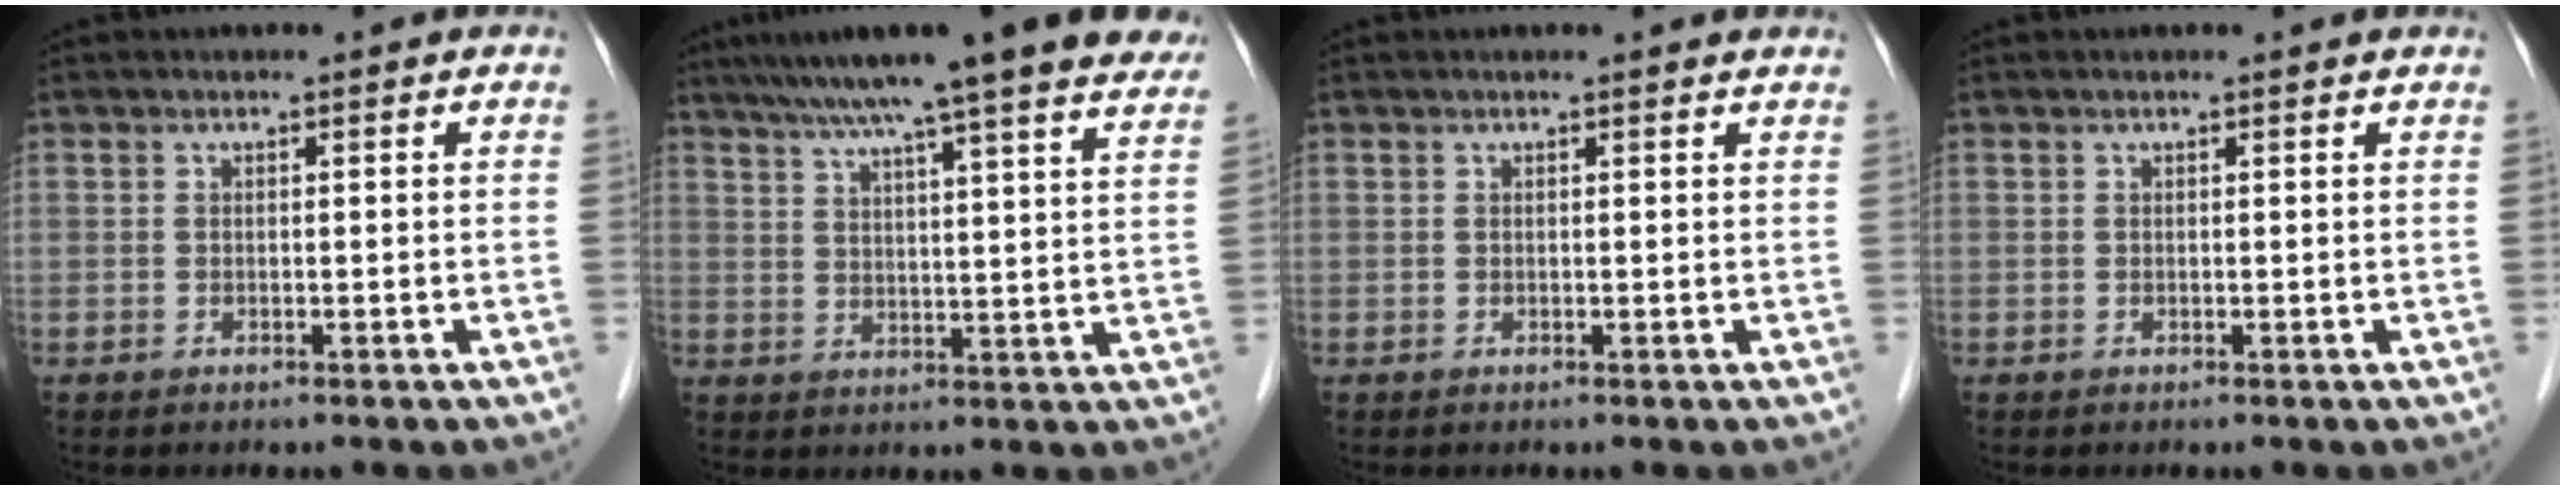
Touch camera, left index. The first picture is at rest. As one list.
[{"total": 21.2, "force": [17.2, 1.2, 12.3], "torque": [-0.189, 0.020, 0.223]}, {"total": 2.2, "force": [2.0, 0.2, 0.8], "torque": [-0.013, 0.004, 0.013]}, {"total": 0.8, "force": [0.7, 0.0, 0.3], "torque": [-0.012, 0.002, 0.005]}]